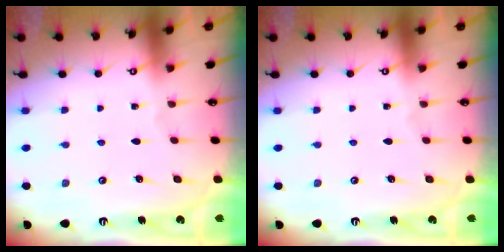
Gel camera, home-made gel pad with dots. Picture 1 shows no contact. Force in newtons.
{"total": 0.0}